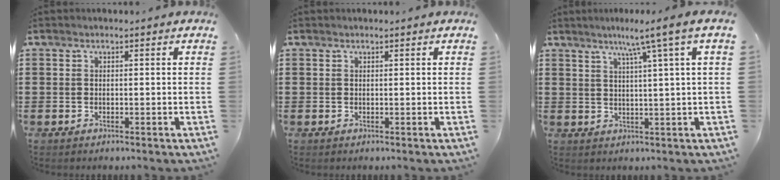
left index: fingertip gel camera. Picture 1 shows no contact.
{"total": 0.0}
{"total": 5.8, "force": [3.1, -1.1, 4.7], "torque": [-0.099, -0.005, 0.047]}